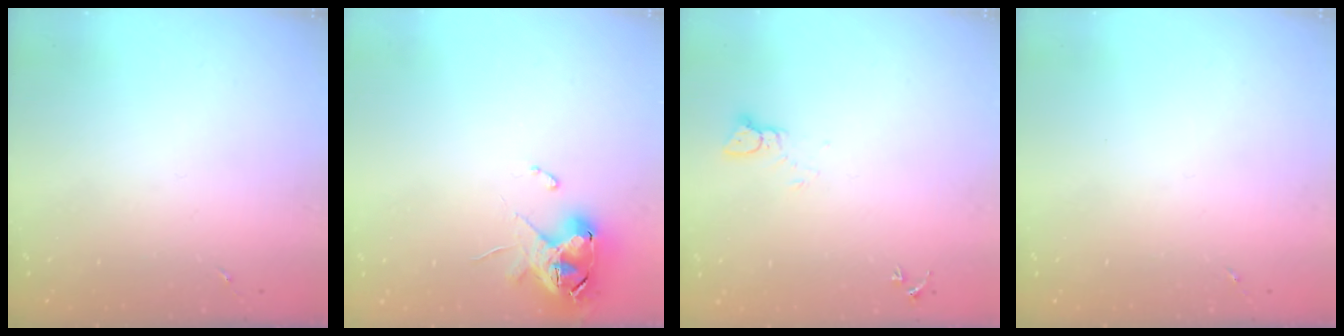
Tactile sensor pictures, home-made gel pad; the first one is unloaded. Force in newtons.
{"total": 11.5, "press": 11.4, "slide": 1.5}
{"total": 2.6, "press": 2.6, "slide": 0.1}
{"total": 0.0}